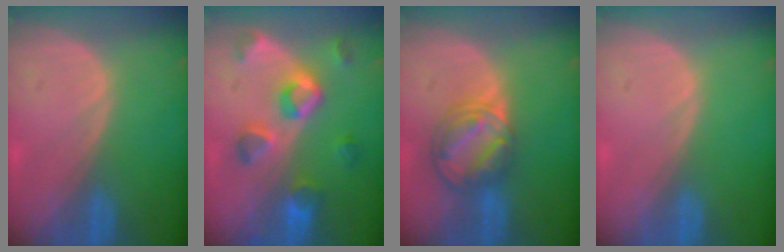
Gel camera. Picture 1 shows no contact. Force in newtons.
{"total": 7.3, "press": 7.3, "slide": 0.8}
{"total": 8.1, "press": 7.0, "slide": 4.1}
{"total": 0.0}